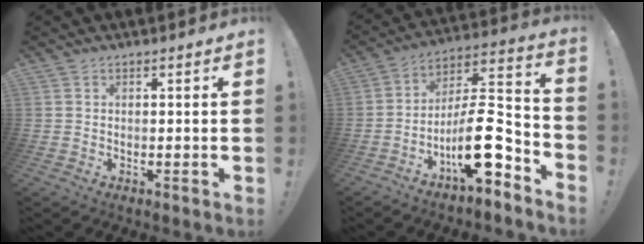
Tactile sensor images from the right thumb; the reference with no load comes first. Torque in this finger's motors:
{"motor_torque": [1.28, 0.02, 1.63, -1.16, 0.49]}